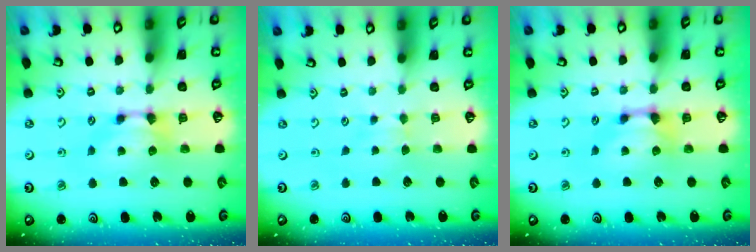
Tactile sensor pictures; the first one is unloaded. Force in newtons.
{"total": 2.6, "press": 2.5, "slide": 0.2}
{"total": 0.9, "press": 0.6, "slide": 0.6}